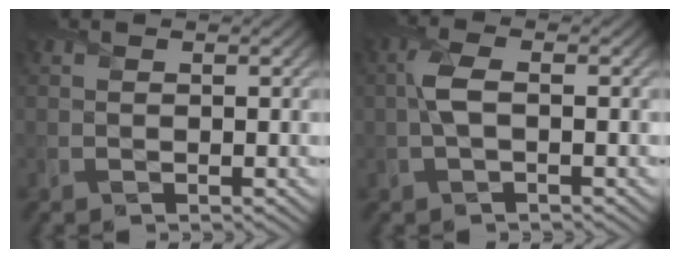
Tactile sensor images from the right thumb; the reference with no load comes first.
{"total": 3.2, "force": [-0.1, 1.2, 3.0], "torque": [-0.069, 0.005, -0.006]}